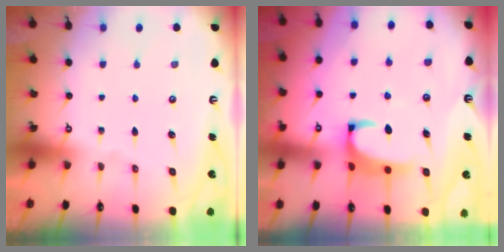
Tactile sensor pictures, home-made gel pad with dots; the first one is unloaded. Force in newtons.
{"total": 2.2, "press": 2.0, "slide": 0.9}